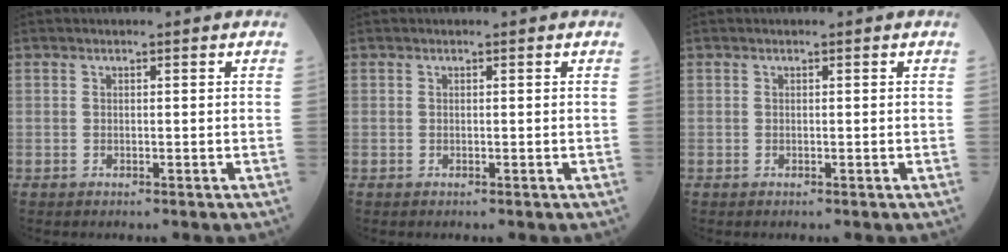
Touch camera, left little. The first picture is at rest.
{"total": 0.0}
{"total": 0.0}